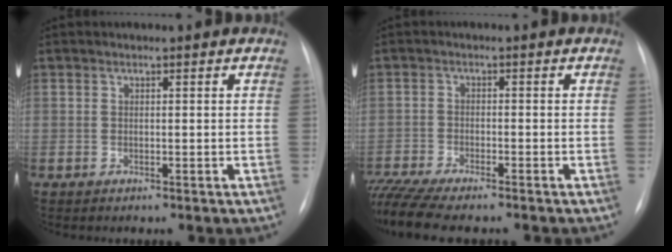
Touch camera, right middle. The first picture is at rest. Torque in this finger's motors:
{"motor_torque": [1.10, -1.04, 0.20, 0.12]}